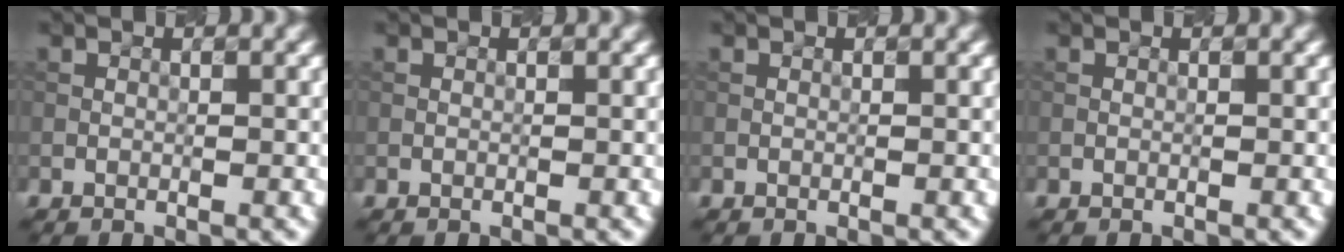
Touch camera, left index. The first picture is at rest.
{"total": 0.0}
{"total": 0.0}
{"total": 0.0}